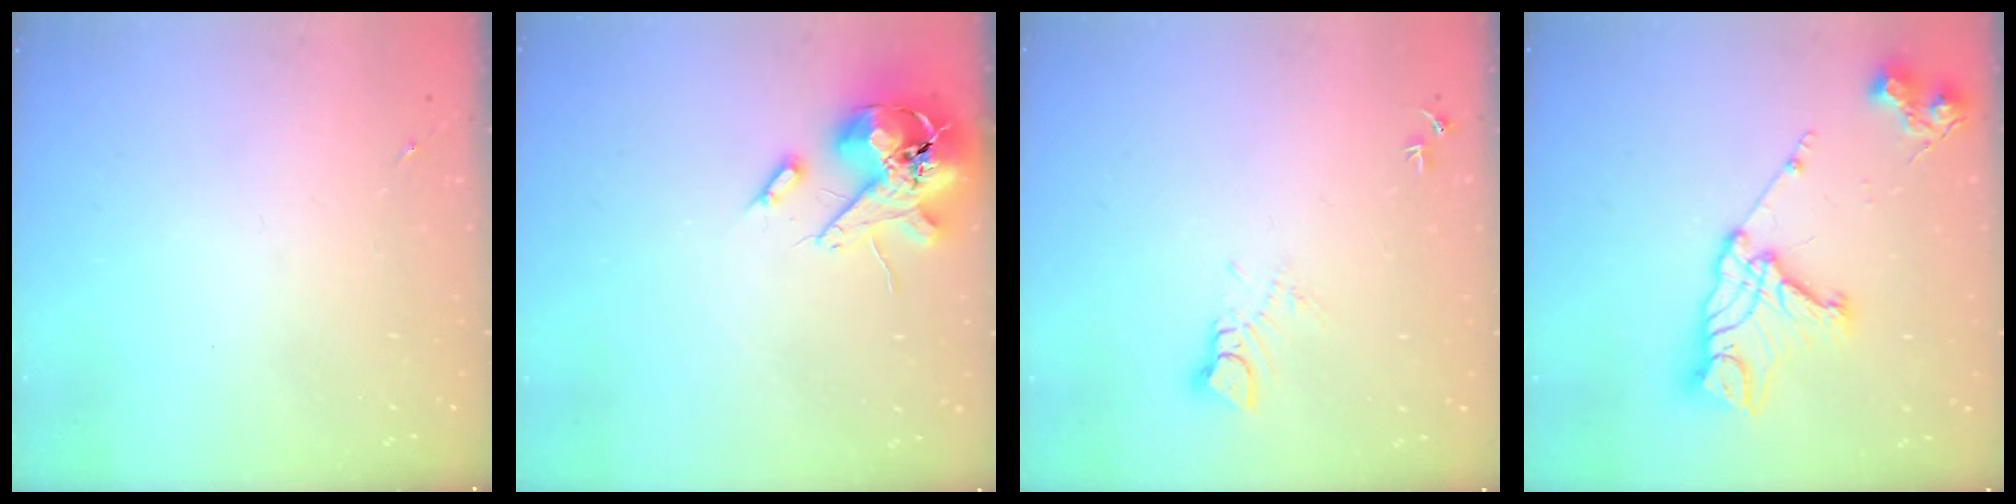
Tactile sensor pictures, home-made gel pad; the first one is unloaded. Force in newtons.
{"total": 14.6, "press": 14.4, "slide": 2.4}
{"total": 5.6, "press": 5.6, "slide": 0.5}
{"total": 18.0, "press": 17.9, "slide": 1.7}